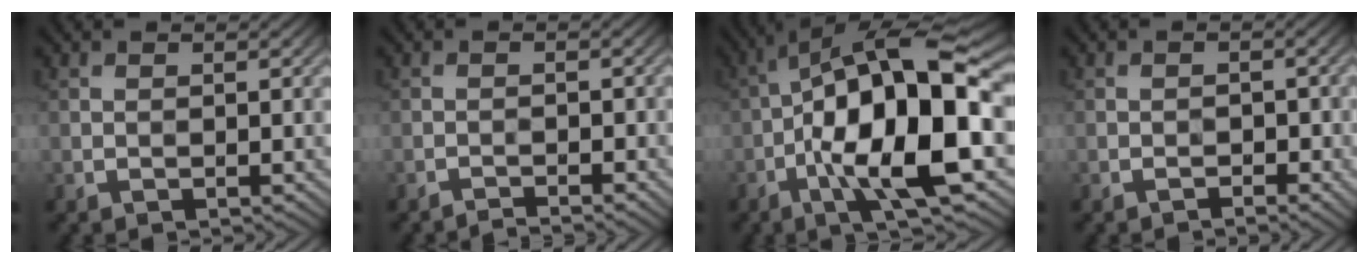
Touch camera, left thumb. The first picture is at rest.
{"total": 1.7, "force": [-1.6, 0.0, 0.6], "torque": [-0.006, 0.004, -0.031]}
{"total": 18.5, "force": [-3.6, 6.0, 17.1], "torque": [-0.291, 0.021, -0.066]}
{"total": 2.0, "force": [-1.3, 0.9, 1.2], "torque": [-0.018, 0.001, -0.022]}